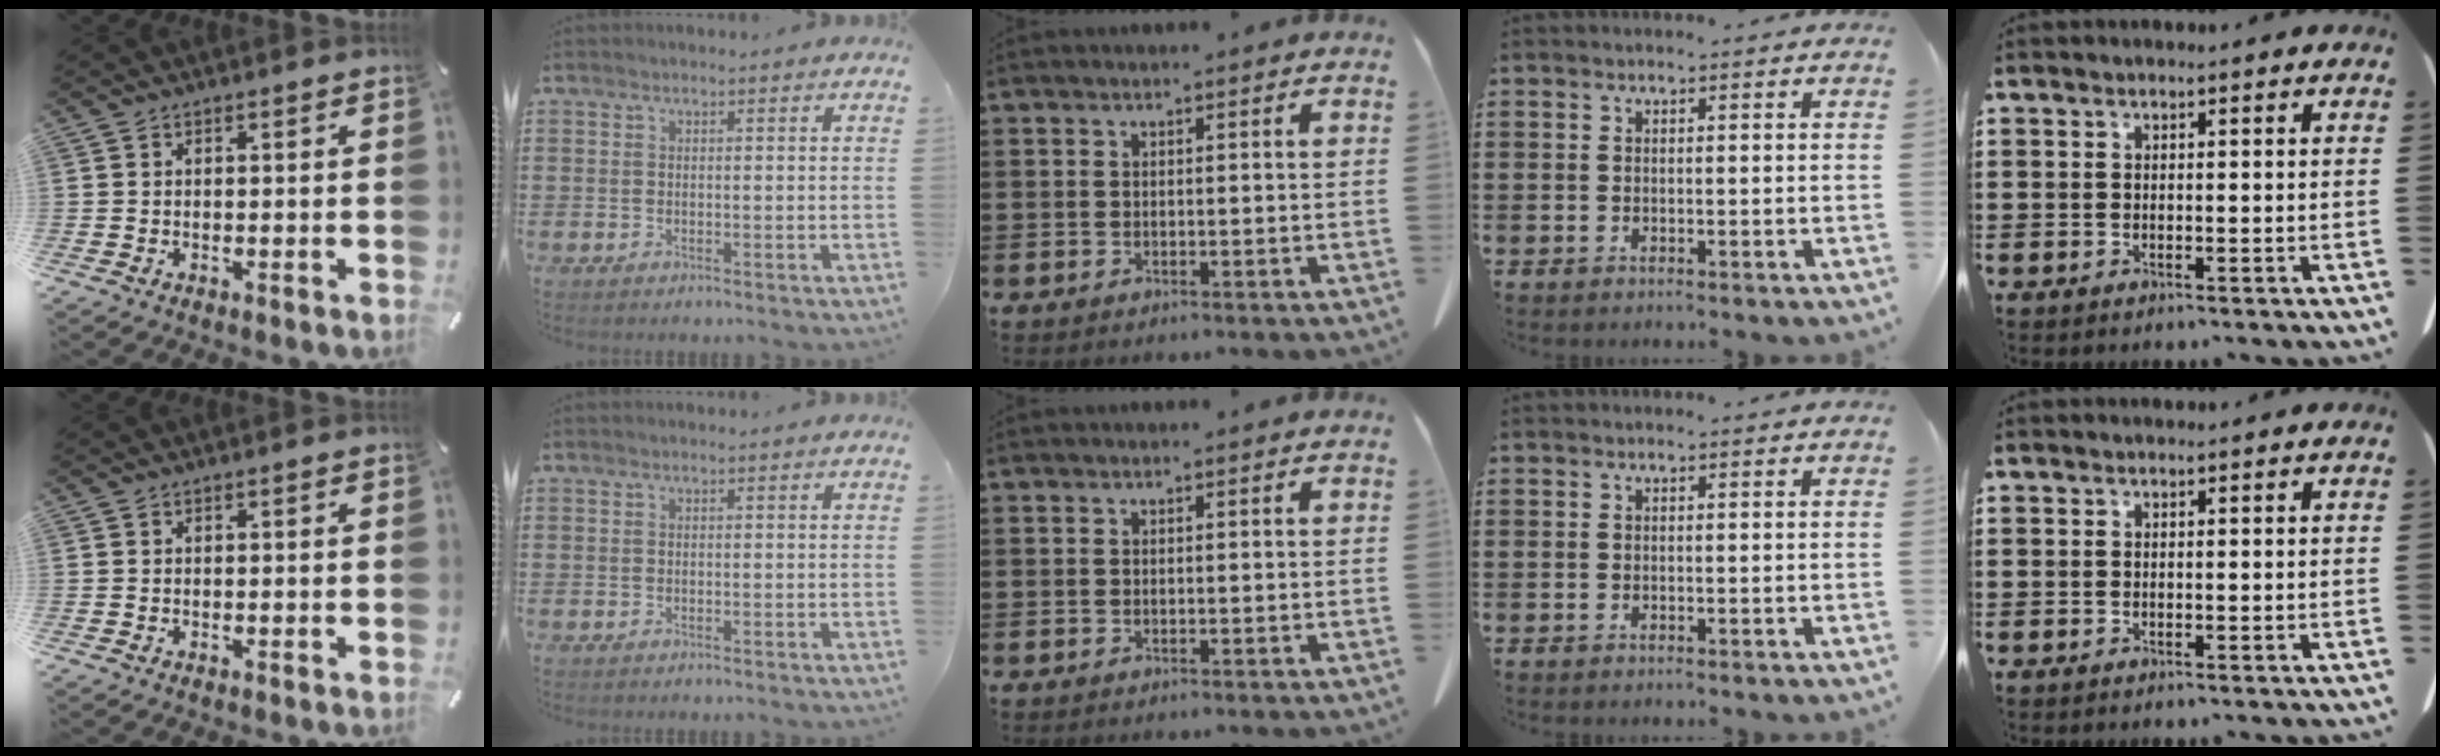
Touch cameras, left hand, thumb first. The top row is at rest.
{}